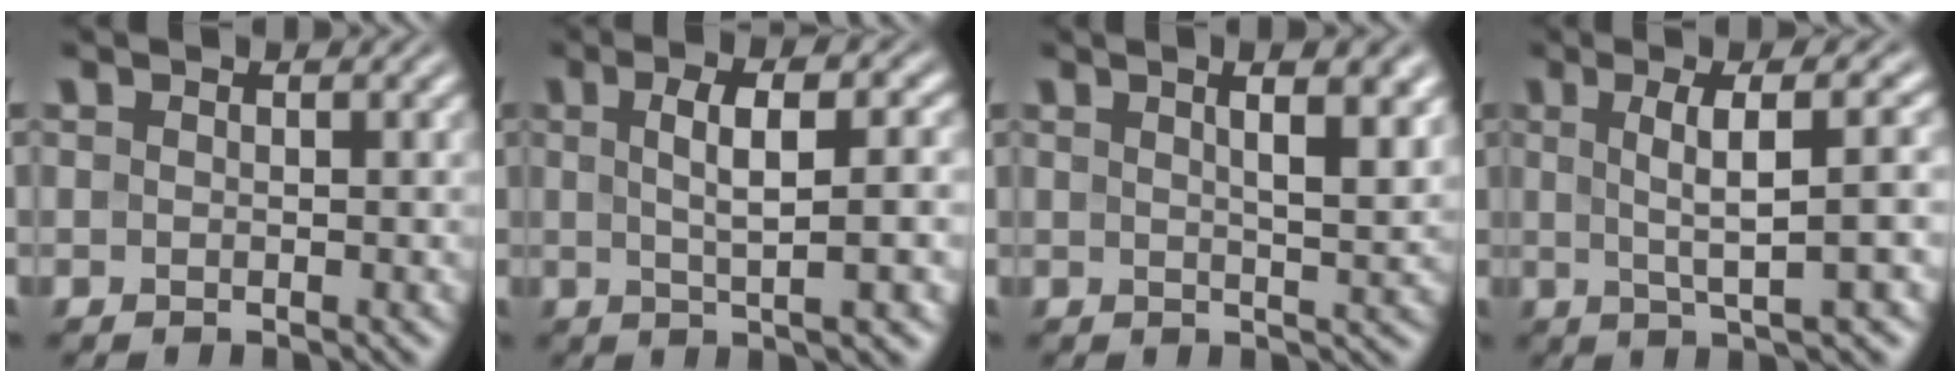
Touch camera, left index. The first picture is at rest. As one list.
[{"total": 6.0, "force": [0.5, 1.5, 5.7], "torque": [-0.076, 0.010, 0.007]}, {"total": 7.0, "force": [3.1, 2.5, 5.8], "torque": [-0.042, 0.024, 0.021]}, {"total": 6.5, "force": [1.0, 1.5, 6.3], "torque": [-0.083, 0.015, 0.014]}]